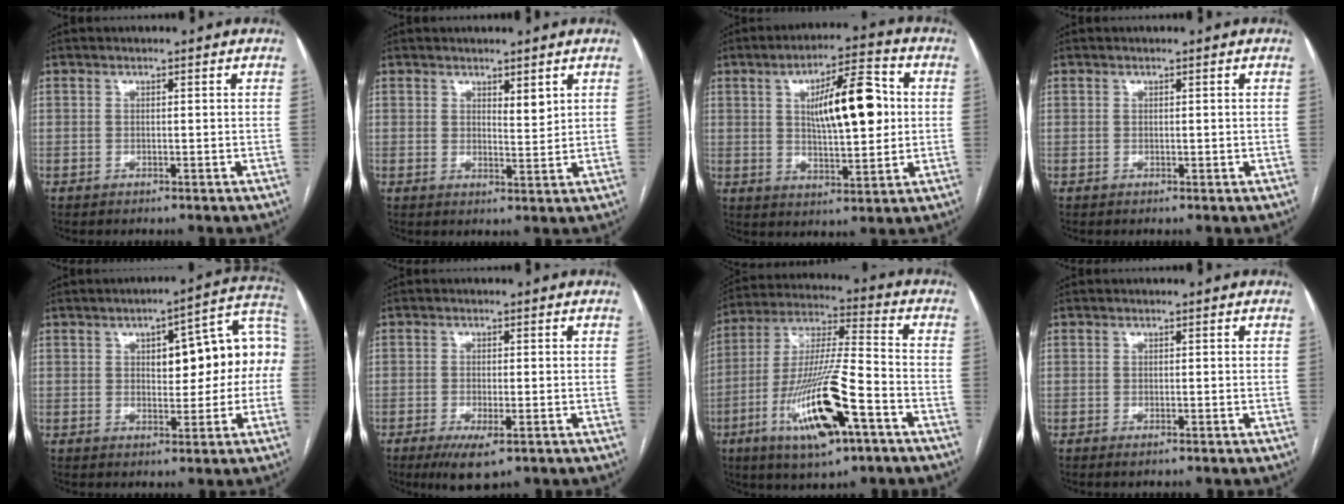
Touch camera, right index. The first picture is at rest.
{"total": 2.8, "force": [1.7, 0.9, 2.0], "torque": [-0.035, -0.011, 0.033]}
{"total": 12.7, "force": [2.2, 3.5, 12.0], "torque": [-0.192, 0.016, 0.035]}
{"total": 0.0}
{"total": 12.8, "force": [1.0, 4.3, 12.0], "torque": [-0.153, 0.048, 0.020]}
{"total": 5.3, "force": [-2.9, 1.4, 4.2], "torque": [-0.074, -0.011, -0.042]}
{"total": 18.3, "force": [-7.9, 2.9, 16.2], "torque": [-0.336, -0.021, -0.137]}
{"total": 0.8, "force": [-0.6, 0.0, 0.6], "torque": [-0.013, -0.002, -0.009]}